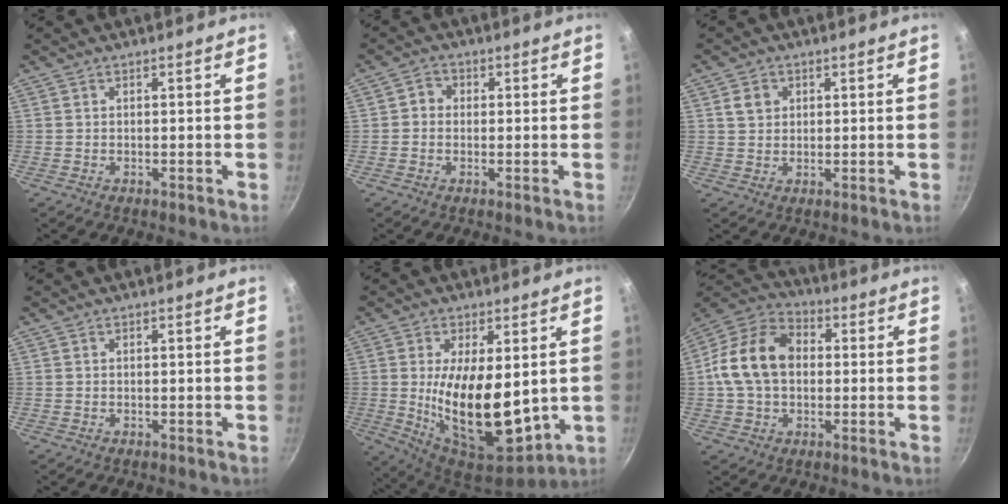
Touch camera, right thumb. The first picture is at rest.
{"total": 2.8, "force": [0.1, 2.6, 1.2], "torque": [-0.007, 0.005, -0.009]}
{"total": 3.6, "force": [1.1, 3.1, 1.5], "torque": [-0.010, 0.004, 0.019]}
{"total": 0.0}
{"total": 18.5, "force": [0.7, 8.8, 16.3], "torque": [-0.259, -0.033, 0.026]}
{"total": 14.8, "force": [0.6, 10.8, 10.0], "torque": [-0.152, 0.030, -0.009]}